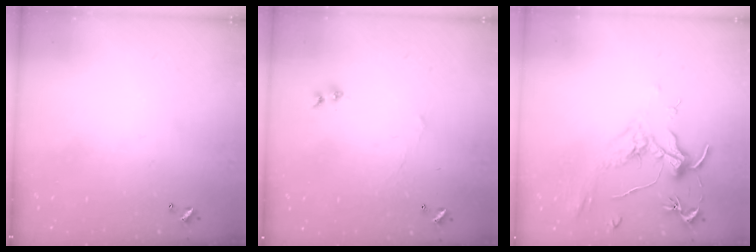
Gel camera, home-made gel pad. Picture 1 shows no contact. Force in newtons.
{"total": 0.7, "press": 0.1, "slide": 0.7}
{"total": 1.8, "press": 1.6, "slide": 0.9}